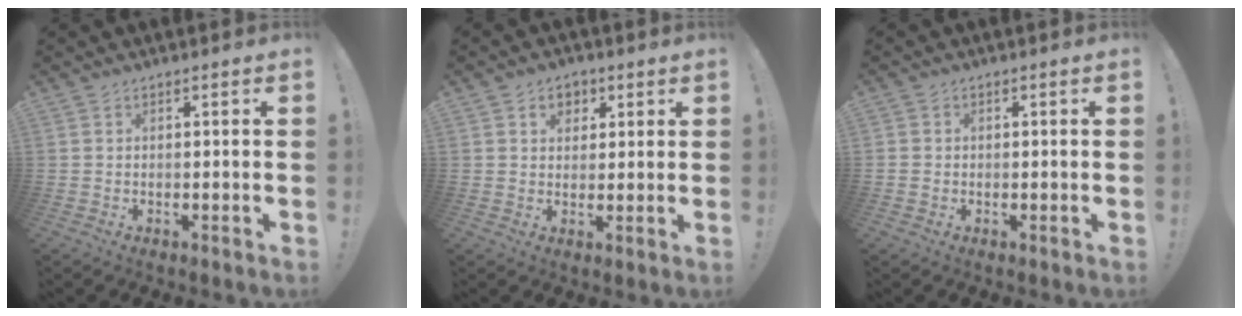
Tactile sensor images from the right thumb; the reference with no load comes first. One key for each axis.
{"total": 5.2, "fx": 2.1, "fy": 4.4, "fz": 2.0, "tx": -0.024, "ty": -0.002, "tz": 0.037}
{"total": 1.5, "fx": -0.3, "fy": 1.4, "fz": 0.3, "tx": -0.006, "ty": 0.005, "tz": -0.005}